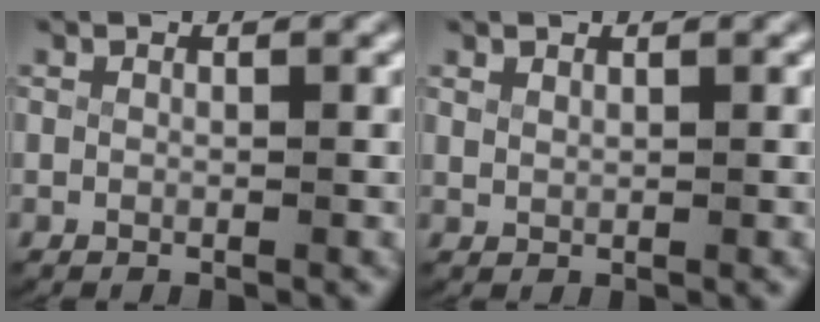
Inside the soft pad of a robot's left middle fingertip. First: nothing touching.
{"total": 0.7, "force": [0.7, -0.1, 0.1], "torque": [-0.004, -0.004, 0.022]}